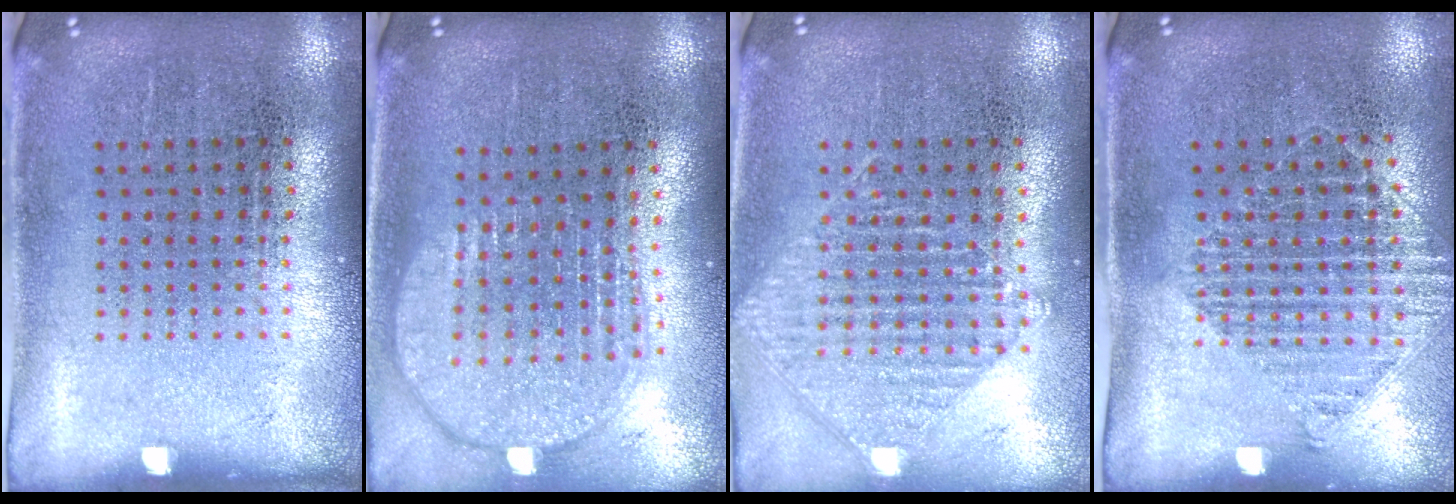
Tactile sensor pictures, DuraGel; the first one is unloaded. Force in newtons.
{"total": 1.9, "press": 1.7, "slide": 1.0}
{"total": 1.0, "press": 1.0, "slide": 0.1}
{"total": 1.3, "press": 1.1, "slide": 0.7}